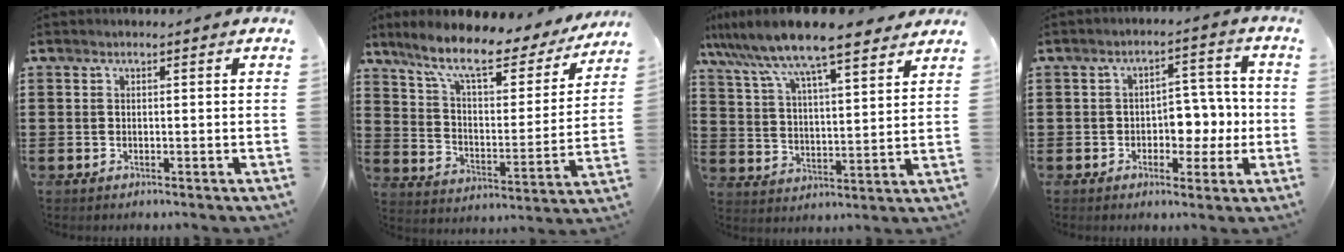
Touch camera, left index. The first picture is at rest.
{"total": 10.4, "force": [7.9, 2.1, 6.5], "torque": [-0.146, -0.045, 0.130]}
{"total": 9.8, "force": [8.6, 0.8, 4.7], "torque": [-0.124, -0.041, 0.145]}
{"total": 5.6, "force": [-1.0, 4.0, 3.9], "torque": [-0.063, 0.005, -0.025]}